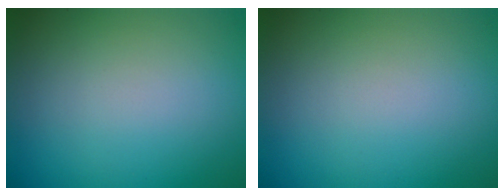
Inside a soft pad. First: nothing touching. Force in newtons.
{"total": 0.0}